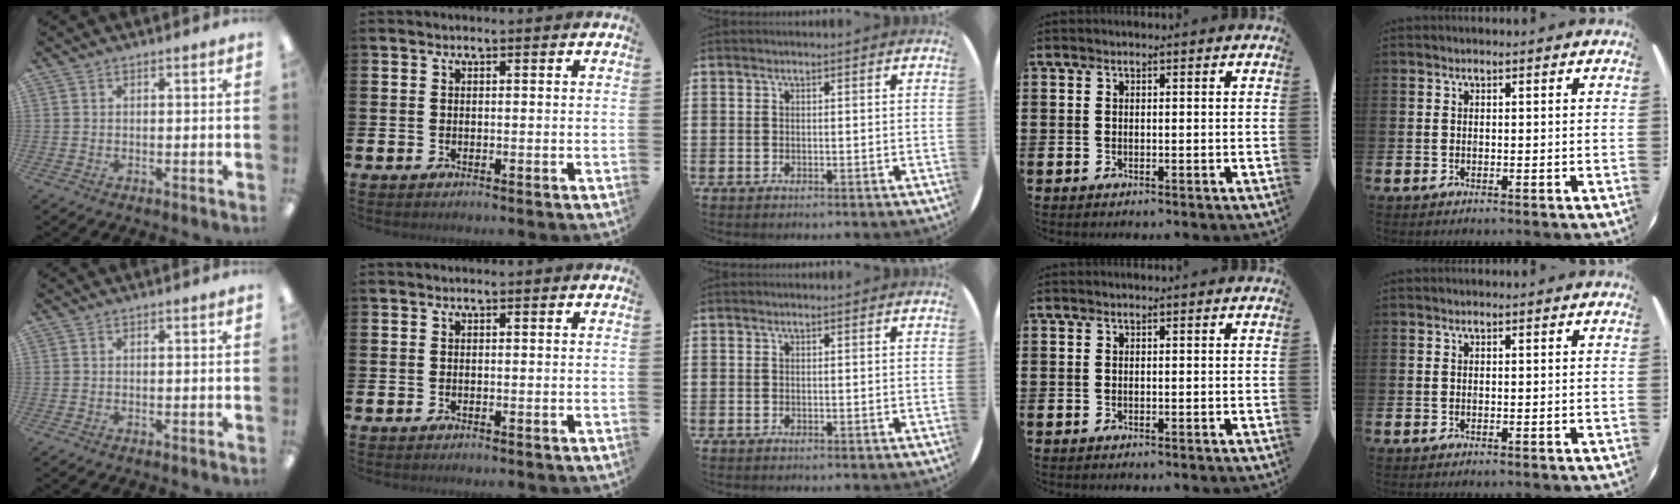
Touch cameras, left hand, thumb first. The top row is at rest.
{}